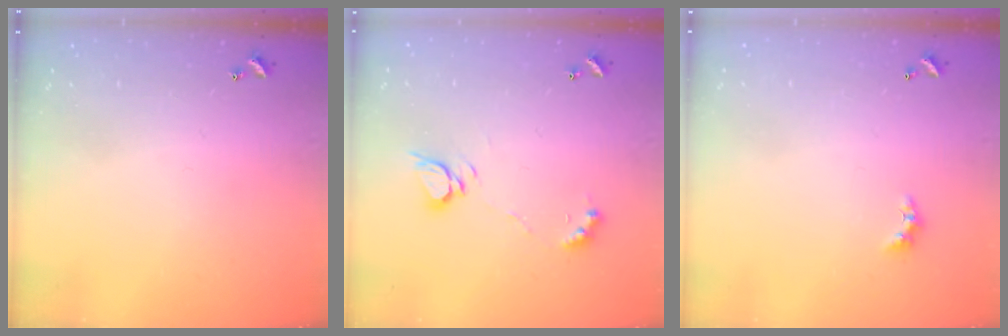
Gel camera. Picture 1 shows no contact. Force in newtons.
{"total": 6.1, "press": 6.1, "slide": 0.7}
{"total": 1.3, "press": 1.2, "slide": 0.6}